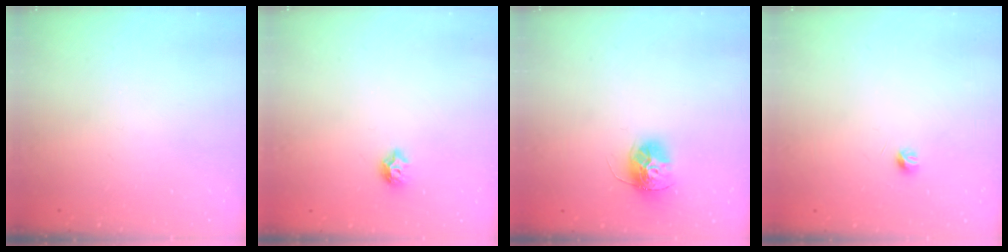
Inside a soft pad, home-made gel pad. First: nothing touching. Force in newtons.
{"total": 6.3, "press": 6.2, "slide": 0.9}
{"total": 13.4, "press": 13.4, "slide": 1.2}
{"total": 3.3, "press": 3.2, "slide": 0.6}